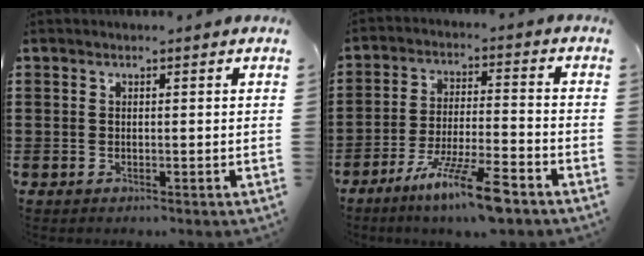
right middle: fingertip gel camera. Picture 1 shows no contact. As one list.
[{"total": 10.5, "force": [-7.4, 1.0, 7.4], "torque": [-0.137, 0.004, -0.140]}]